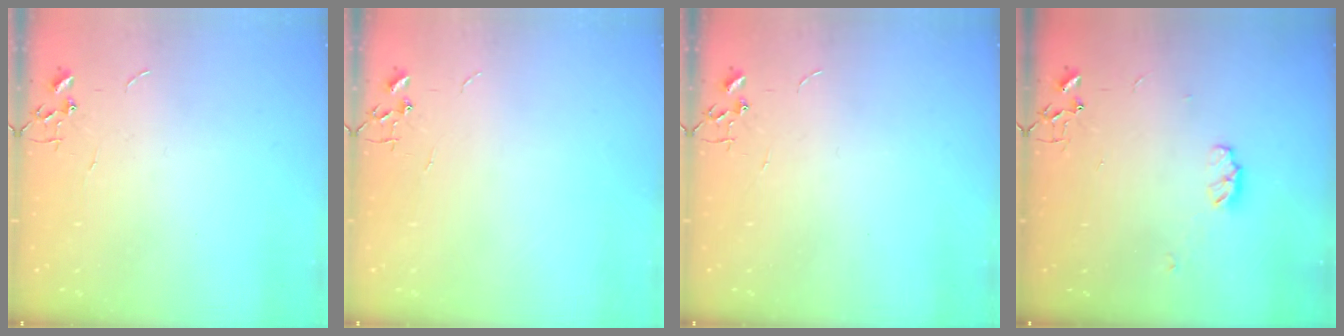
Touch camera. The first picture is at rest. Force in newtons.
{"total": 0.0}
{"total": 0.0}
{"total": 5.0, "press": 5.0, "slide": 0.6}